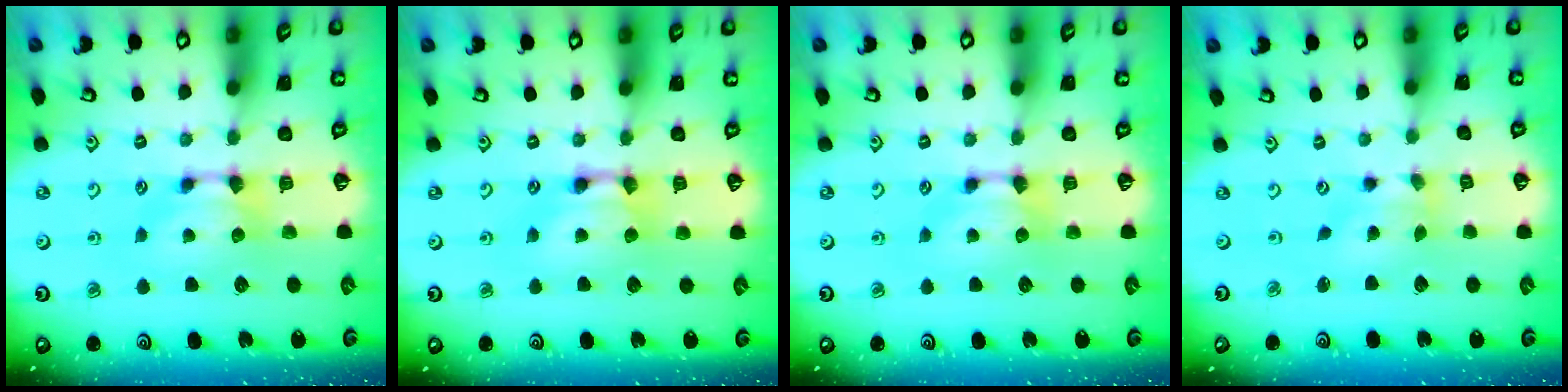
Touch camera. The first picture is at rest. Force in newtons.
{"total": 2.2, "press": 2.2, "slide": 0.0}
{"total": 0.0}
{"total": 1.5, "press": 0.6, "slide": 1.4}